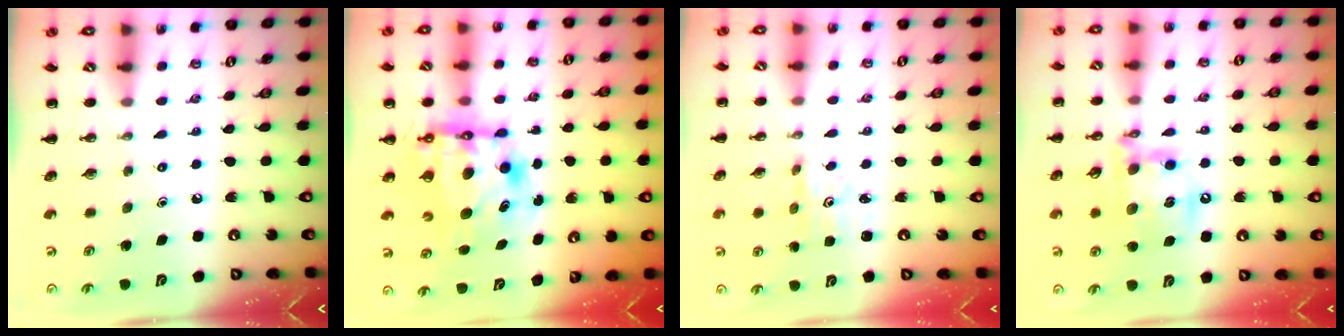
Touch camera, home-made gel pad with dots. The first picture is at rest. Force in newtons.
{"total": 9.2, "press": 9.0, "slide": 2.2}
{"total": 1.9, "press": 1.8, "slide": 0.6}
{"total": 16.6, "press": 16.3, "slide": 3.0}